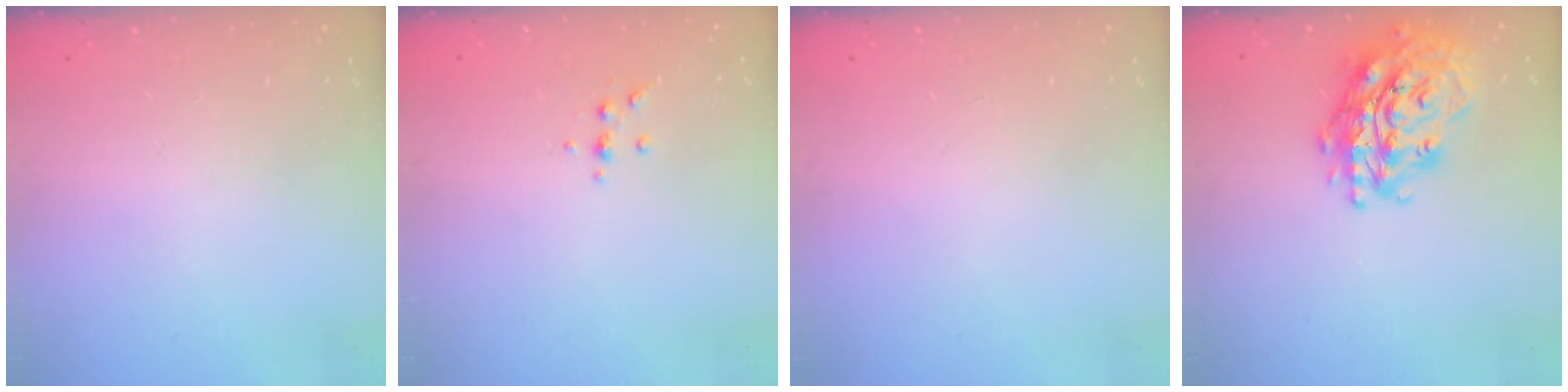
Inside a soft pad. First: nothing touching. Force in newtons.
{"total": 3.6, "press": 3.5, "slide": 0.9}
{"total": 0.0}
{"total": 21.0, "press": 20.9, "slide": 2.7}